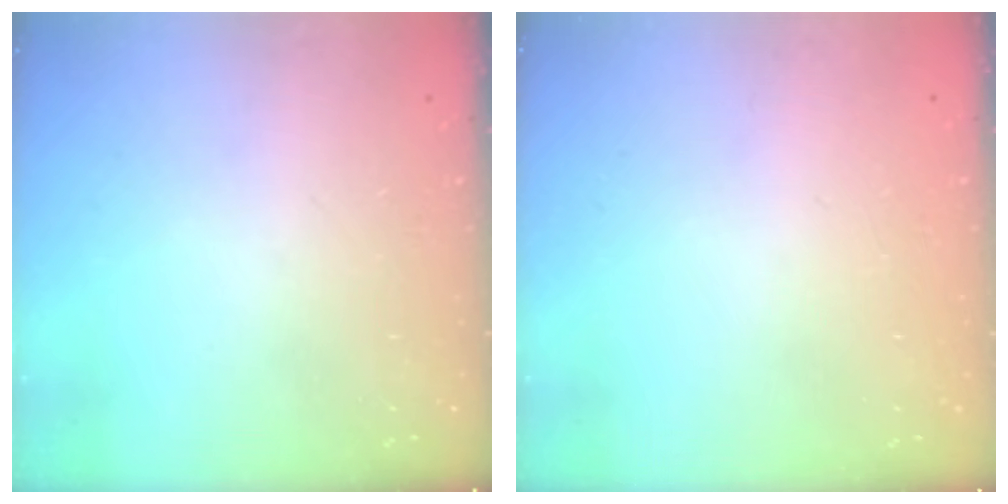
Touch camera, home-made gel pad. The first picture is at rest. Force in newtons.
{"total": 1.8, "press": 1.8, "slide": 0.1}